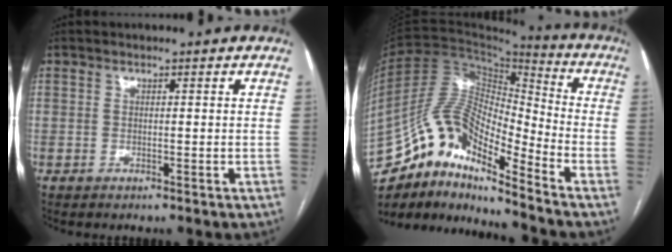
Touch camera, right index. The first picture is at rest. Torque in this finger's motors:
{"motor_torque": [0.94, -1.19, 0.69, 0.14]}